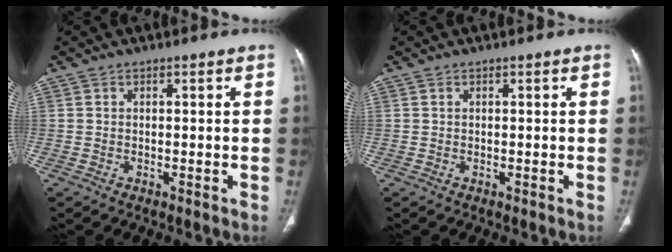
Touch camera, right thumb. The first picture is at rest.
{"total": 0.0}